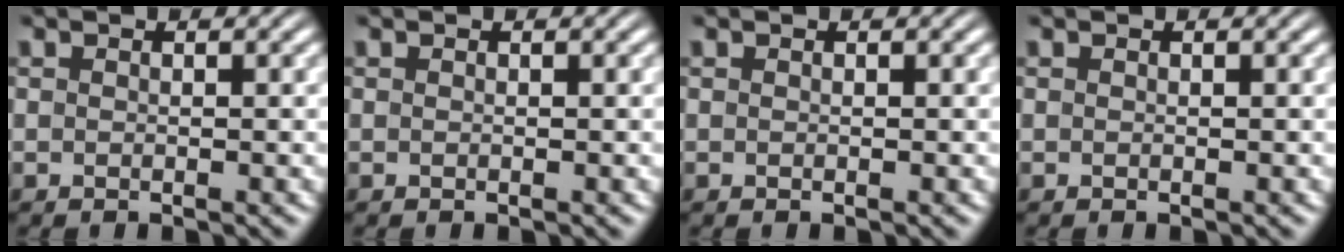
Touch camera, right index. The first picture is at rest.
{"total": 0.0}
{"total": 0.0}
{"total": 0.0}